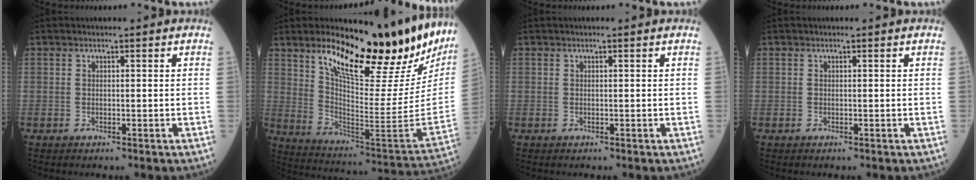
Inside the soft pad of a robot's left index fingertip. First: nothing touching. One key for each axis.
{"total": 24.1, "fx": 19.2, "fy": 3.7, "fz": 14.1, "tx": -0.217, "ty": -0.078, "tz": 0.278}
{"total": 0.0}
{"total": 0.0}